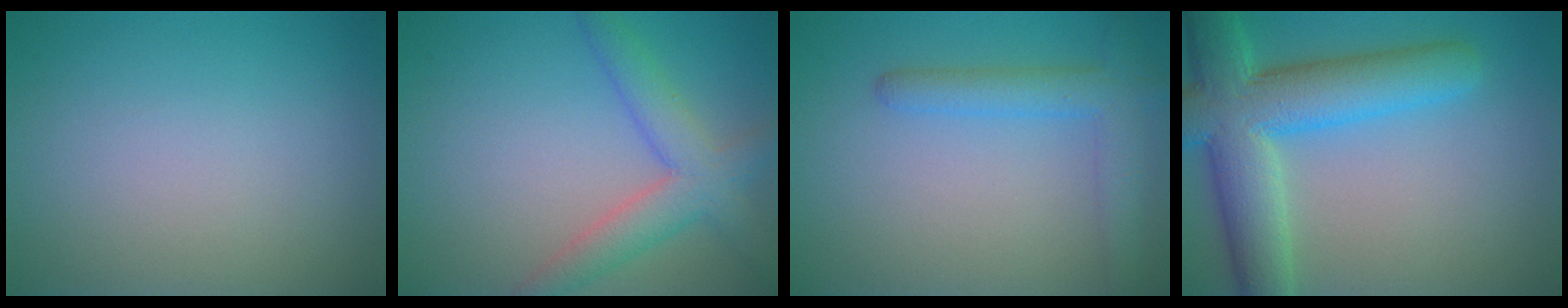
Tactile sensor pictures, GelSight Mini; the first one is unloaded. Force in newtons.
{"total": 4.5, "press": 4.4, "slide": 0.2}
{"total": 3.5, "press": 3.5, "slide": 0.2}
{"total": 9.4, "press": 9.4, "slide": 0.6}